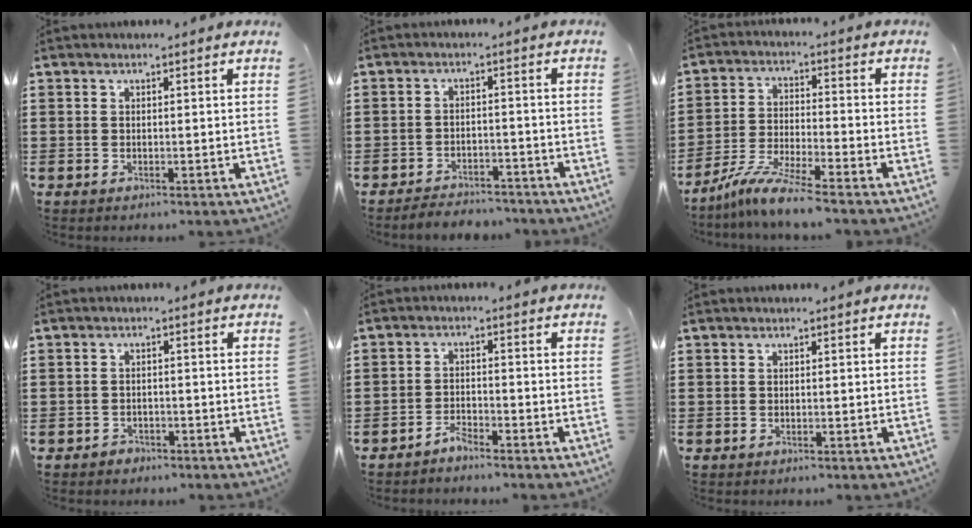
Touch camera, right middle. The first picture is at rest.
{"total": 3.5, "force": [-3.5, 0.4, -0.1], "torque": [-0.006, -0.001, -0.074]}
{"total": 7.6, "force": [-6.8, -0.3, 3.5], "torque": [-0.077, -0.013, -0.131]}
{"total": 1.5, "force": [-1.3, 0.6, 0.1], "torque": [-0.007, -0.001, -0.029]}
{"total": 2.3, "force": [-2.3, 0.1, 0.4], "torque": [-0.020, 0.000, -0.048]}
{"total": 0.0}